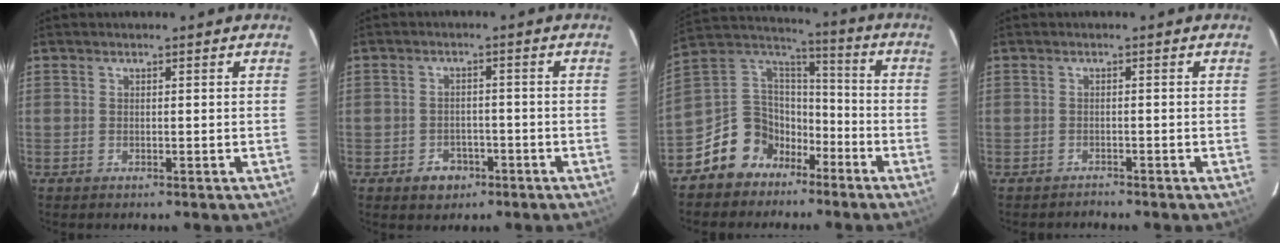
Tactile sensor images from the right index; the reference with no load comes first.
{"total": 4.5, "force": [-2.5, 3.6, 1.1], "torque": [-0.031, 0.012, -0.026]}
{"total": 13.0, "force": [-7.8, 9.7, 3.7], "torque": [-0.099, 0.050, -0.134]}
{"total": 1.2, "force": [-1.1, 0.2, -0.3], "torque": [0.003, 0.003, -0.018]}